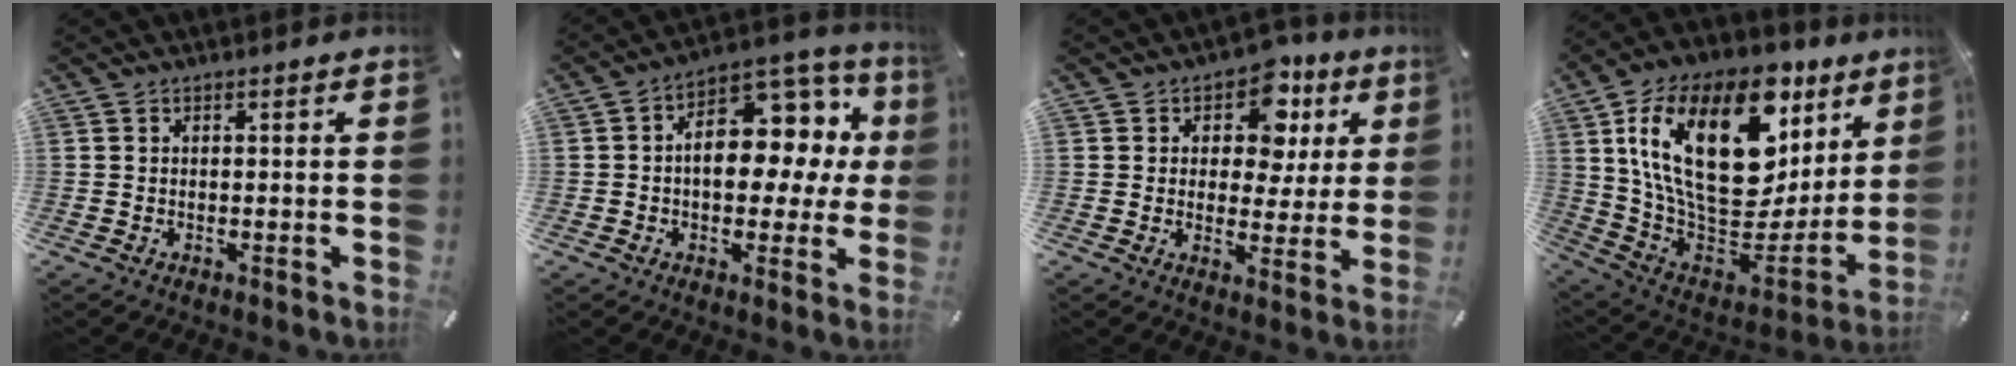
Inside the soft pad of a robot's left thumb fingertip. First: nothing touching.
{"total": 14.3, "force": [1.8, 9.6, 10.4], "torque": [-0.126, -0.023, 0.031]}
{"total": 10.1, "force": [4.5, 7.2, 5.5], "torque": [-0.078, -0.021, 0.077]}
{"total": 28.5, "force": [11.0, 16.7, 20.4], "torque": [-0.363, -0.074, 0.196]}